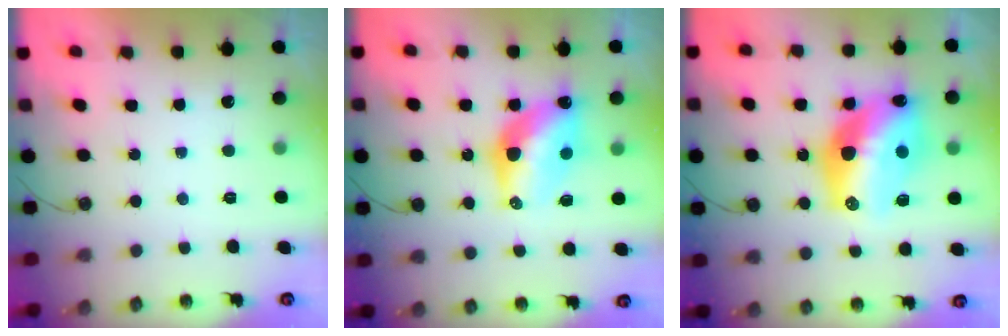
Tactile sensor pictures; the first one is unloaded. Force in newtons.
{"total": 12.3, "press": 12.3, "slide": 1.0}
{"total": 18.4, "press": 18.3, "slide": 1.4}